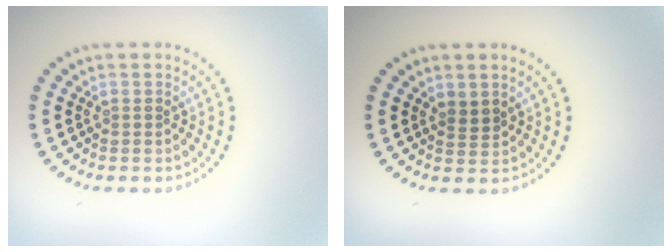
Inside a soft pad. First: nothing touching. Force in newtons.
{"total": 1.2, "press": 0.9, "slide": 0.8}